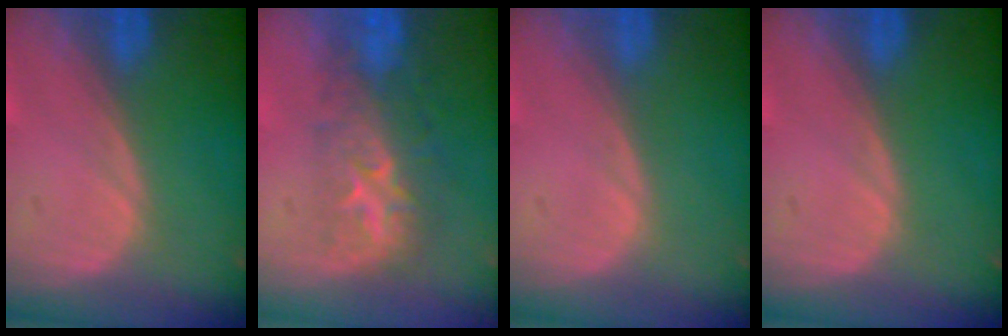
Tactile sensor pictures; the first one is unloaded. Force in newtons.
{"total": 8.2, "press": 7.4, "slide": 3.7}
{"total": 0.0}
{"total": 0.0}